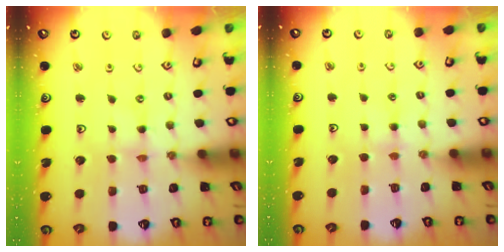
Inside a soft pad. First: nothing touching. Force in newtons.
{"total": 2.9, "press": 2.8, "slide": 0.6}